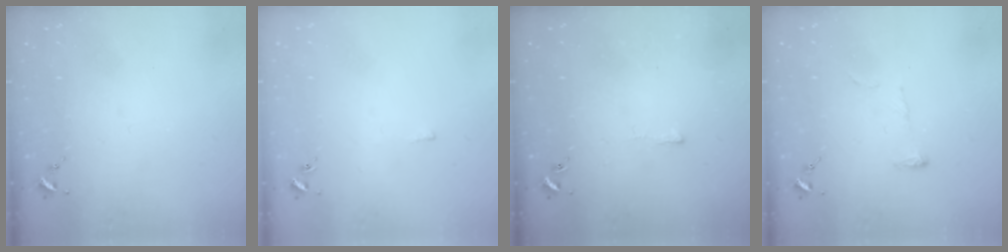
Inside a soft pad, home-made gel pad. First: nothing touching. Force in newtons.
{"total": 2.2, "press": 2.2, "slide": 0.5}
{"total": 2.4, "press": 2.4, "slide": 0.5}
{"total": 5.8, "press": 5.7, "slide": 0.8}